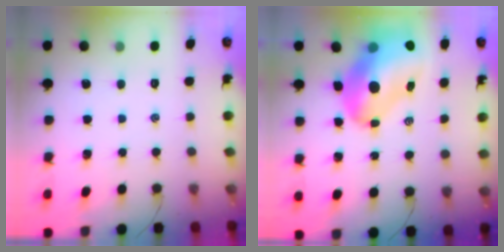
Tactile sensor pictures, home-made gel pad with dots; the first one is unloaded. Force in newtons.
{"total": 19.0, "press": 18.2, "slide": 5.6}